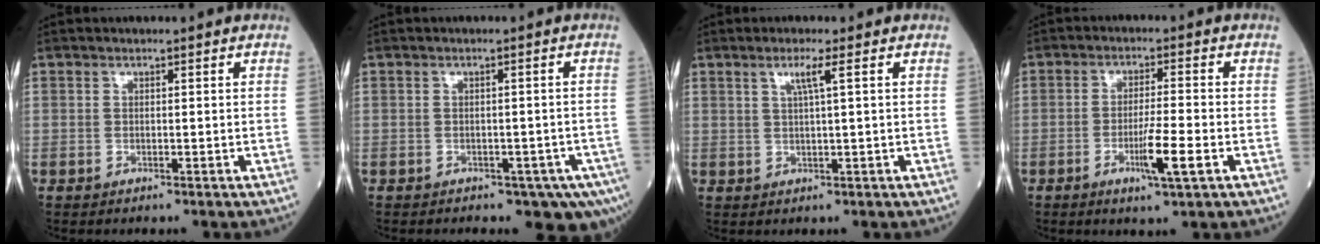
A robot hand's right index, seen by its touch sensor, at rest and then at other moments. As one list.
[{"total": 7.0, "force": [-4.8, 3.3, 4.0], "torque": [-0.028, 0.004, -0.063]}, {"total": 2.7, "force": [1.2, -0.5, 2.4], "torque": [-0.049, 0.000, 0.023]}, {"total": 7.1, "force": [-2.7, 0.0, 6.6], "torque": [-0.117, -0.012, -0.048]}]